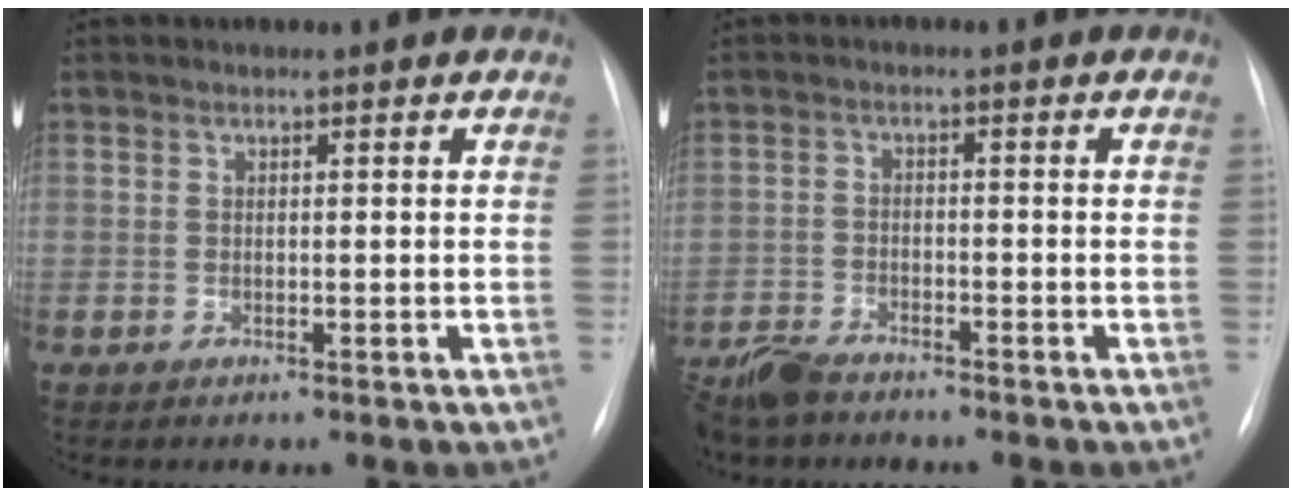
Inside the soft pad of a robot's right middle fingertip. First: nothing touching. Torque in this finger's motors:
{"motor_torque": [-0.04, -0.32, 0.16, 0.02]}